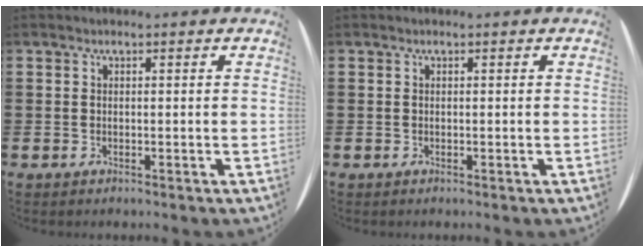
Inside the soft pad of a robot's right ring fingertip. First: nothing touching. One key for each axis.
{"total": 0.0}